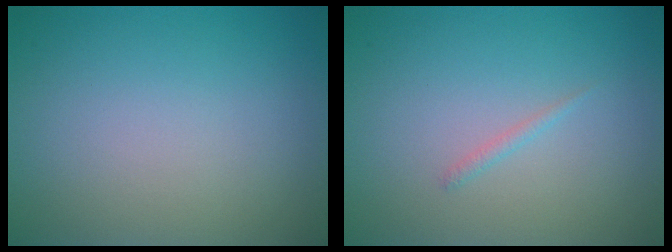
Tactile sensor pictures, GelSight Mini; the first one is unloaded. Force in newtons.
{"total": 0.6, "press": 0.6, "slide": 0.1}